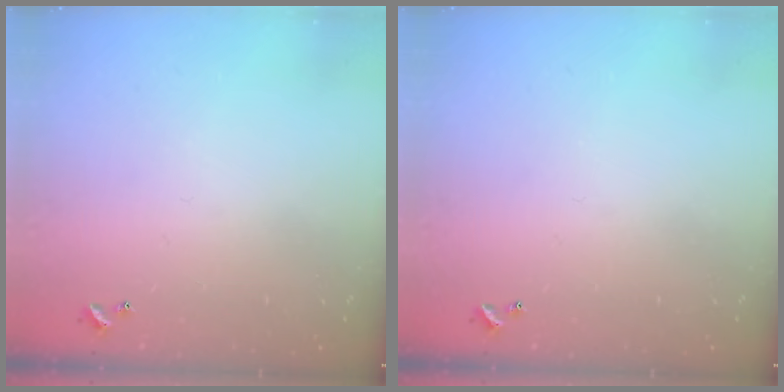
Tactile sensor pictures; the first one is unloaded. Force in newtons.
{"total": 0.0}